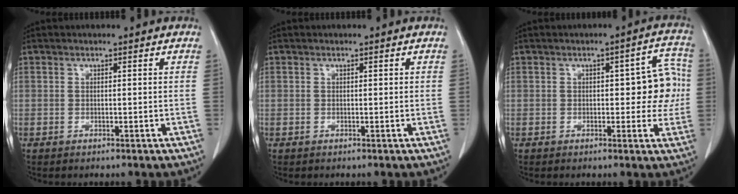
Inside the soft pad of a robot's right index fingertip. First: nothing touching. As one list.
[{"total": 0.0}, {"total": 7.3, "force": [0.2, 3.0, 6.7], "torque": [-0.066, 0.027, 0.004]}]